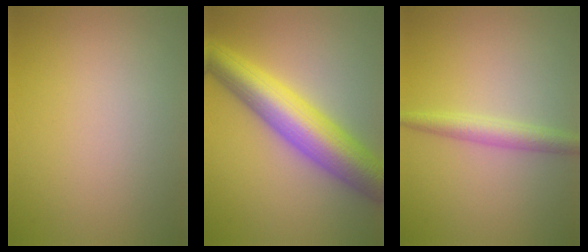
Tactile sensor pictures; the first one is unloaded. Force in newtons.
{"total": 9.0, "press": 9.0, "slide": 0.2}
{"total": 2.4, "press": 2.4, "slide": 0.0}